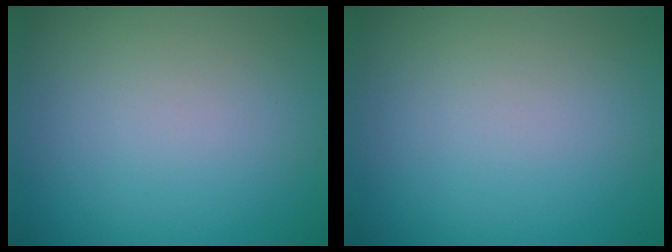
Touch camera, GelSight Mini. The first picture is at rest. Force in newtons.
{"total": 0.0}